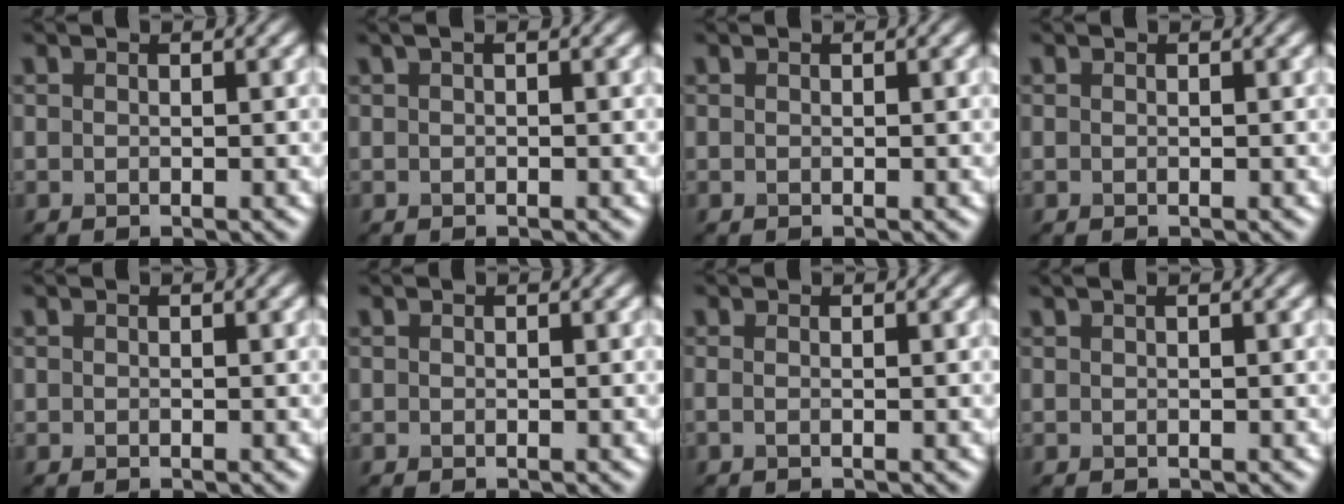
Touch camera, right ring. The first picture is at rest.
{"total": 1.0, "force": [0.4, 0.2, 0.9], "torque": [-0.021, 0.003, 0.003]}
{"total": 0.0}
{"total": 0.0}
{"total": 0.0}
{"total": 0.0}
{"total": 0.9, "force": [-0.1, 0.3, 0.8], "torque": [-0.014, -0.004, -0.007]}
{"total": 1.8, "force": [1.0, 0.8, 1.3], "torque": [-0.015, 0.000, 0.000]}